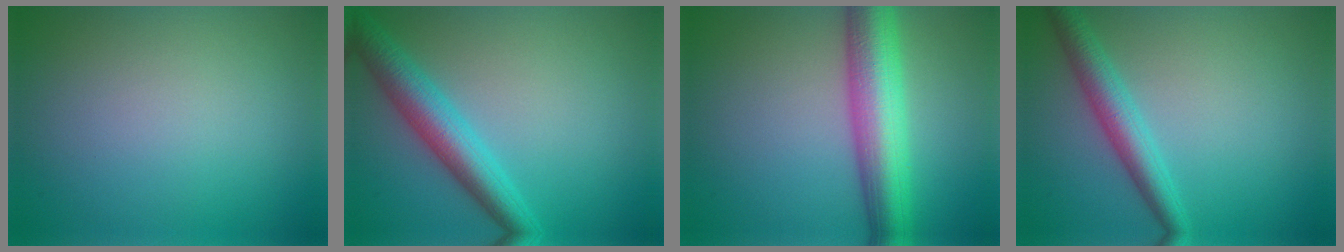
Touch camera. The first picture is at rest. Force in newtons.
{"total": 5.2, "press": 5.2, "slide": 0.1}
{"total": 8.1, "press": 8.1, "slide": 0.3}
{"total": 3.8, "press": 3.8, "slide": 0.0}